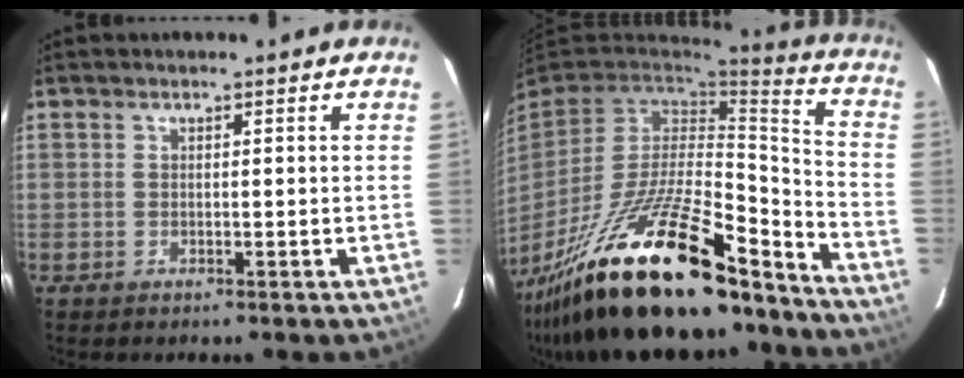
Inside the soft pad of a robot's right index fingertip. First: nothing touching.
{"total": 31.4, "force": [-23.0, 8.6, 19.6], "torque": [-0.354, -0.031, -0.370]}